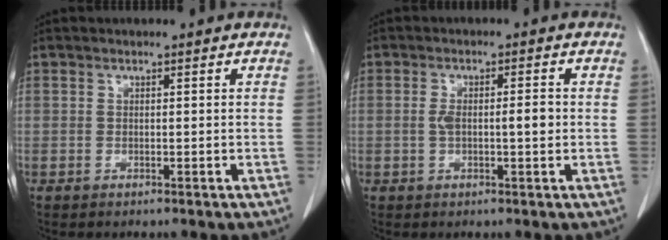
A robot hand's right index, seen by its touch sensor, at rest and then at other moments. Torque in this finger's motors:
{"motor_torque": [0.64, -0.23, 0.30, 0.08]}